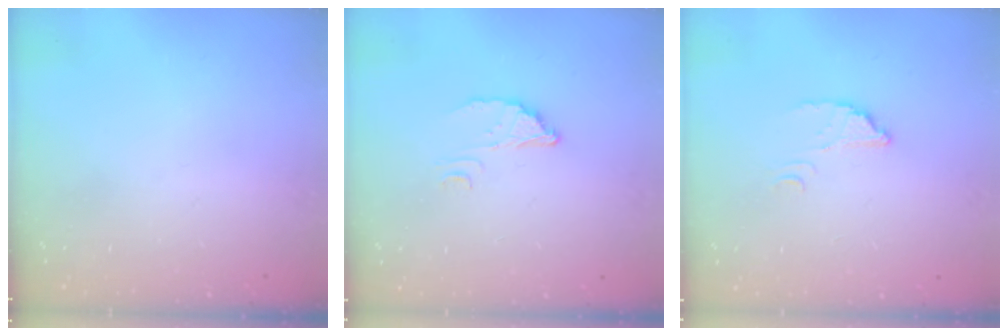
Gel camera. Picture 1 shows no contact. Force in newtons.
{"total": 2.8, "press": 2.8, "slide": 0.2}
{"total": 2.4, "press": 2.4, "slide": 0.1}